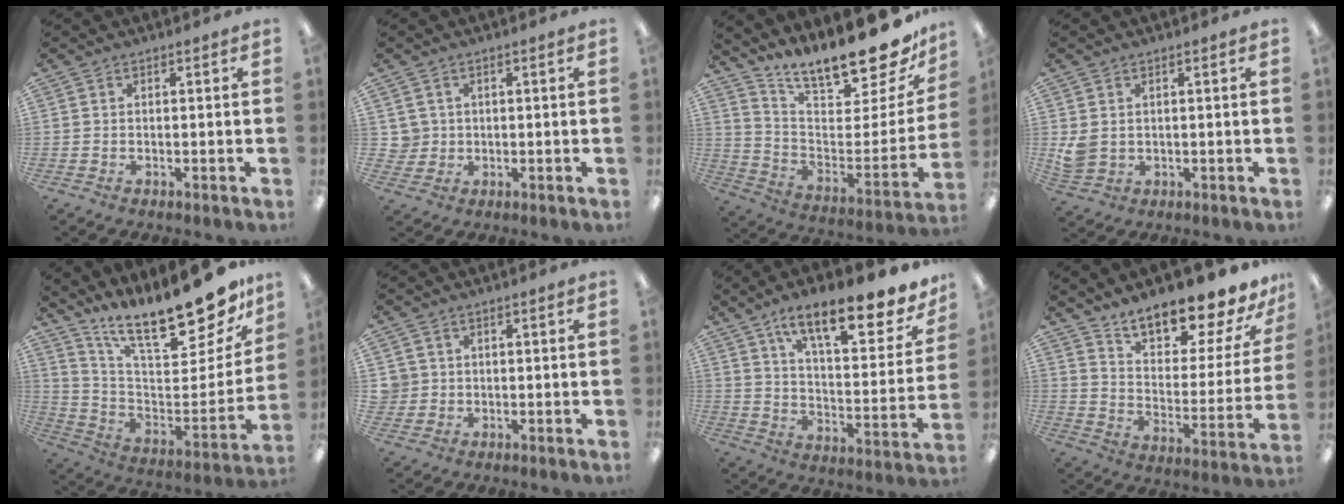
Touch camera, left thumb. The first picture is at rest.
{"total": 3.5, "force": [1.1, 3.3, 0.0], "torque": [-0.012, 0.007, 0.021]}
{"total": 17.5, "force": [15.3, 3.7, 7.6], "torque": [-0.093, -0.135, 0.251]}
{"total": 3.6, "force": [1.3, 2.8, 1.8], "torque": [-0.028, -0.001, 0.026]}
{"total": 22.0, "force": [17.1, 6.0, 12.5], "torque": [-0.170, -0.131, 0.281]}
{"total": 3.1, "force": [0.7, 3.0, -0.1], "torque": [-0.008, 0.005, 0.013]}
{"total": 18.7, "force": [13.3, 5.8, 11.8], "torque": [-0.177, -0.088, 0.218]}
{"total": 16.7, "force": [14.9, 4.1, 6.3], "torque": [-0.100, -0.115, 0.253]}